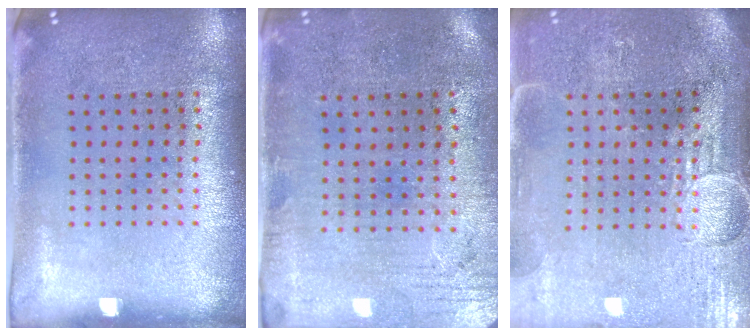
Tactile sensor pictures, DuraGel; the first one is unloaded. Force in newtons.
{"total": 0.5, "press": 0.2, "slide": 0.5}
{"total": 3.9, "press": 3.4, "slide": 1.9}